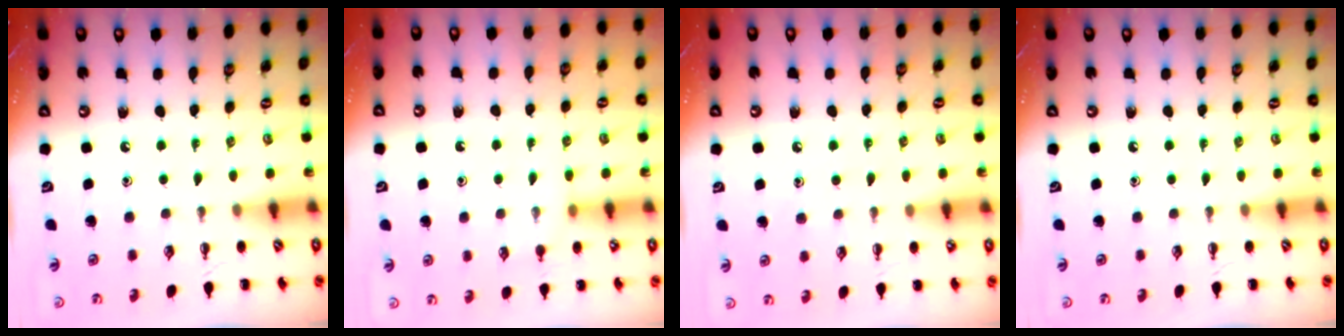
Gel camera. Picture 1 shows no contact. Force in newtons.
{"total": 4.9, "press": 4.8, "slide": 1.2}
{"total": 6.5, "press": 6.4, "slide": 1.2}
{"total": 0.0}